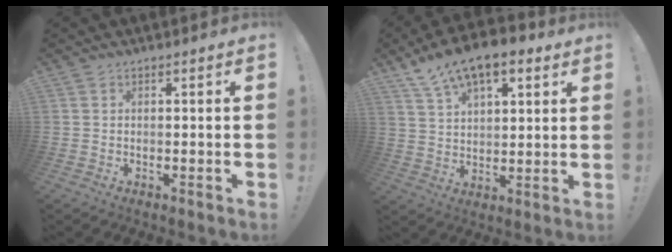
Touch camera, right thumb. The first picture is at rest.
{"total": 13.2, "force": [9.2, 5.8, 7.4], "torque": [-0.124, -0.055, 0.166]}